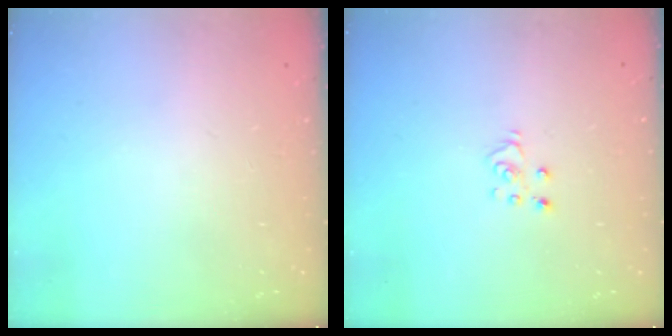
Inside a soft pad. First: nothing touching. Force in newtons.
{"total": 3.6, "press": 3.6, "slide": 0.2}